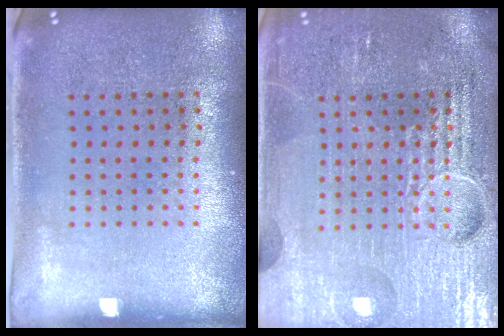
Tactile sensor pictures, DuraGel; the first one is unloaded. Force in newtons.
{"total": 7.1, "press": 7.1, "slide": 0.9}